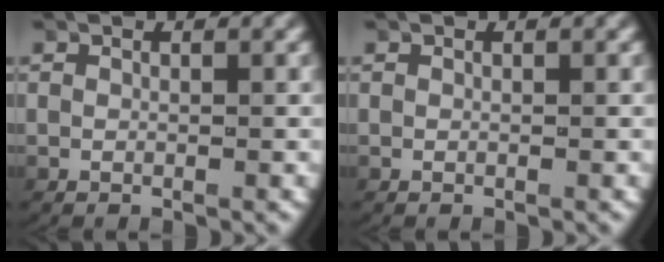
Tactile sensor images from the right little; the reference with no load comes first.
{"total": 0.0}